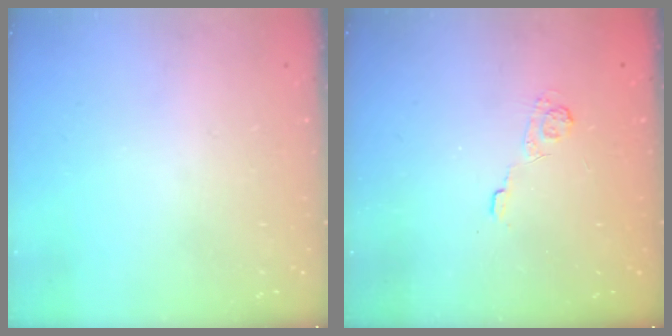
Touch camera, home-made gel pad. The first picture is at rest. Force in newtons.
{"total": 3.6, "press": 3.3, "slide": 1.5}